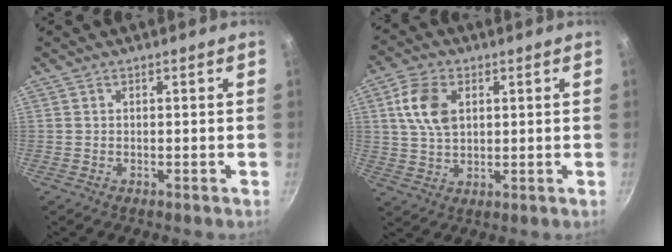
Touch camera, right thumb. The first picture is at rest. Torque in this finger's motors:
{"motor_torque": [0.09, 1.40, 0.68, -0.88, 0.07]}